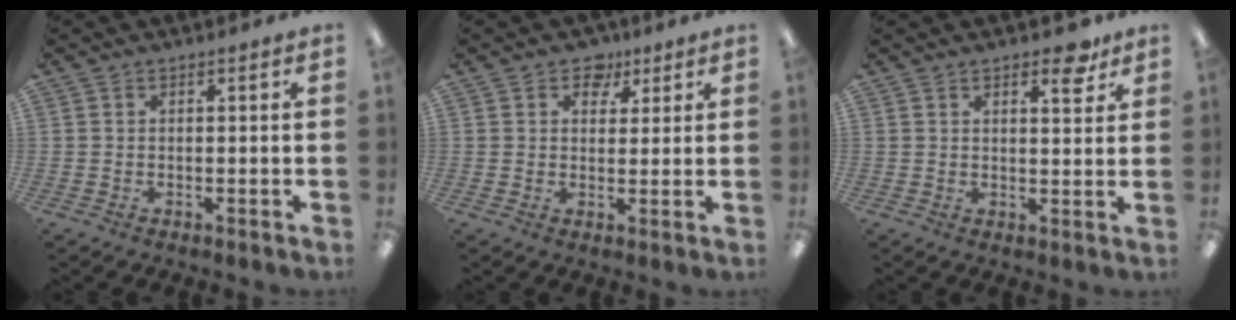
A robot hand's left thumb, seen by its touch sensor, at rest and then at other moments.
{"total": 5.4, "force": [3.4, 3.8, 1.7], "torque": [-0.014, -0.011, 0.057]}
{"total": 5.7, "force": [3.9, 2.2, 3.4], "torque": [-0.028, -0.024, 0.060]}